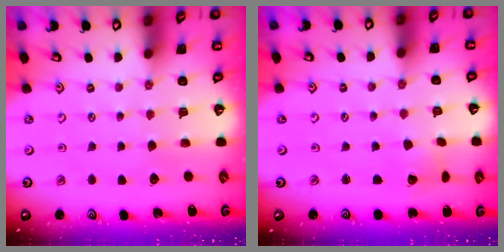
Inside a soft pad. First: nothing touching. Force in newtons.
{"total": 1.8, "press": 1.8, "slide": 0.2}